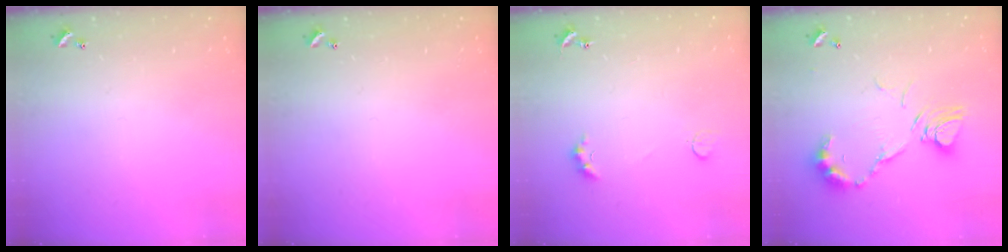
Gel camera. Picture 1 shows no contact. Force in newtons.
{"total": 0.0}
{"total": 2.8, "press": 2.7, "slide": 0.5}
{"total": 11.8, "press": 11.8, "slide": 1.4}